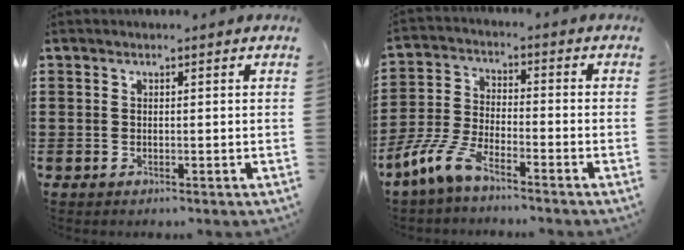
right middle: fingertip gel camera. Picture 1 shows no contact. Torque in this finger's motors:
{"motor_torque": [2.14, 0.00, 0.68, 0.19]}